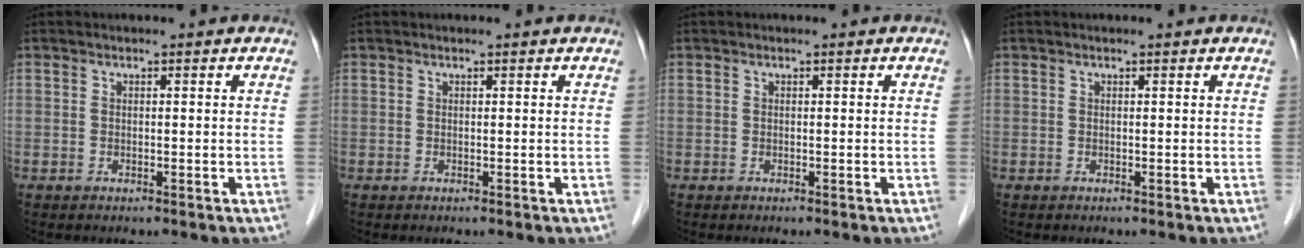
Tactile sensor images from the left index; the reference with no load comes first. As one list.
[{"total": 0.0}, {"total": 0.0}, {"total": 0.0}]